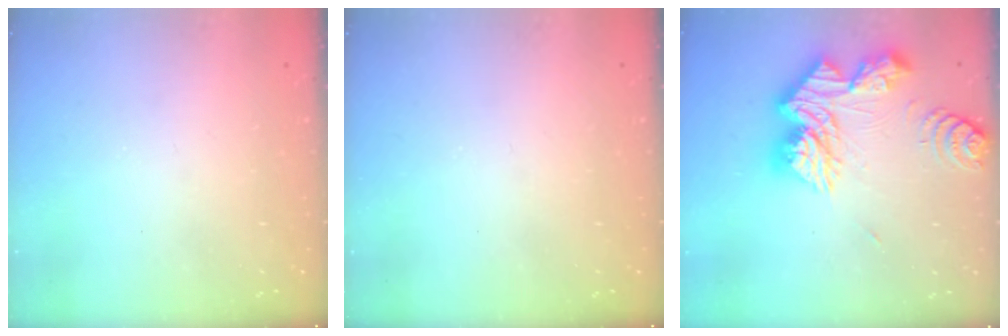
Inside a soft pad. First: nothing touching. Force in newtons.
{"total": 0.0}
{"total": 19.9, "press": 19.8, "slide": 1.7}